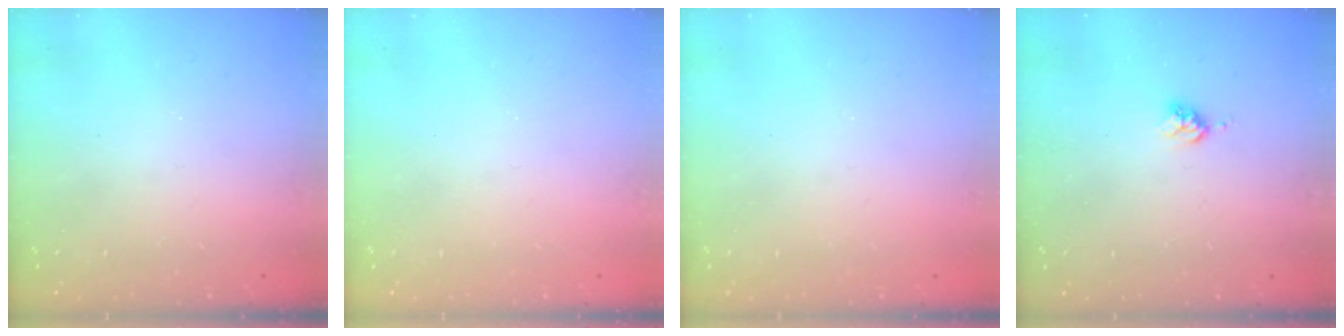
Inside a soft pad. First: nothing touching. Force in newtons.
{"total": 0.0}
{"total": 0.0}
{"total": 3.6, "press": 3.5, "slide": 0.4}